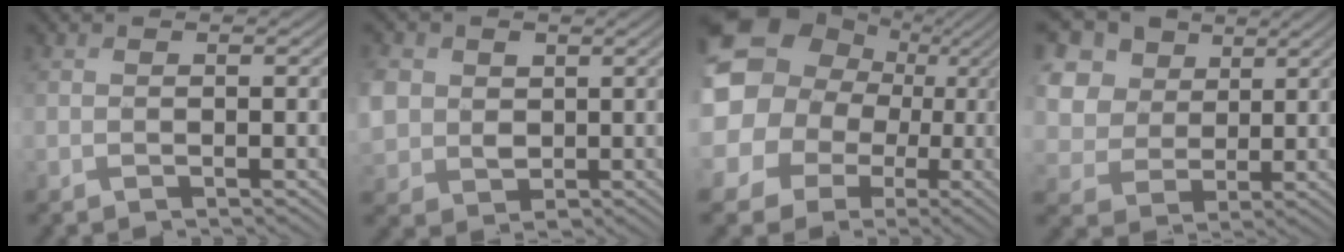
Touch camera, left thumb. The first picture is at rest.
{"total": 6.6, "force": [1.4, 5.6, 3.2], "torque": [-0.116, -0.001, 0.025]}
{"total": 19.1, "force": [3.5, 16.4, 9.0], "torque": [-0.245, 0.012, 0.042]}
{"total": 13.2, "force": [6.7, 9.7, 6.0], "torque": [-0.195, 0.020, 0.153]}